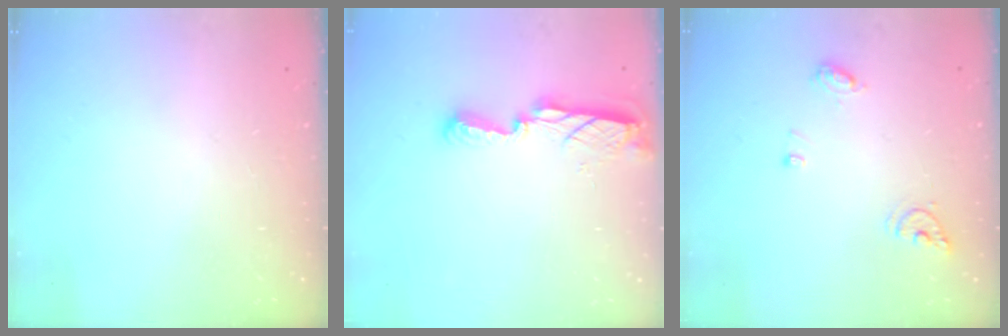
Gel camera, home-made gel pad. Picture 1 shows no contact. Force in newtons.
{"total": 7.8, "press": 7.7, "slide": 0.3}
{"total": 7.4, "press": 7.3, "slide": 0.9}